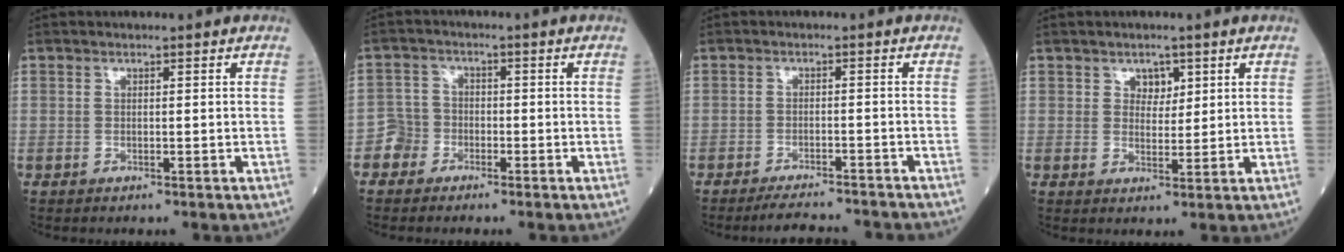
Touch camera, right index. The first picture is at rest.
{"total": 3.1, "force": [-1.9, 2.4, -0.2], "torque": [0.003, 0.011, -0.045]}
{"total": 7.8, "force": [-7.5, 0.7, 2.1], "torque": [-0.030, -0.007, -0.102]}
{"total": 2.7, "force": [1.4, 1.9, 1.3], "torque": [-0.015, 0.000, 0.023]}